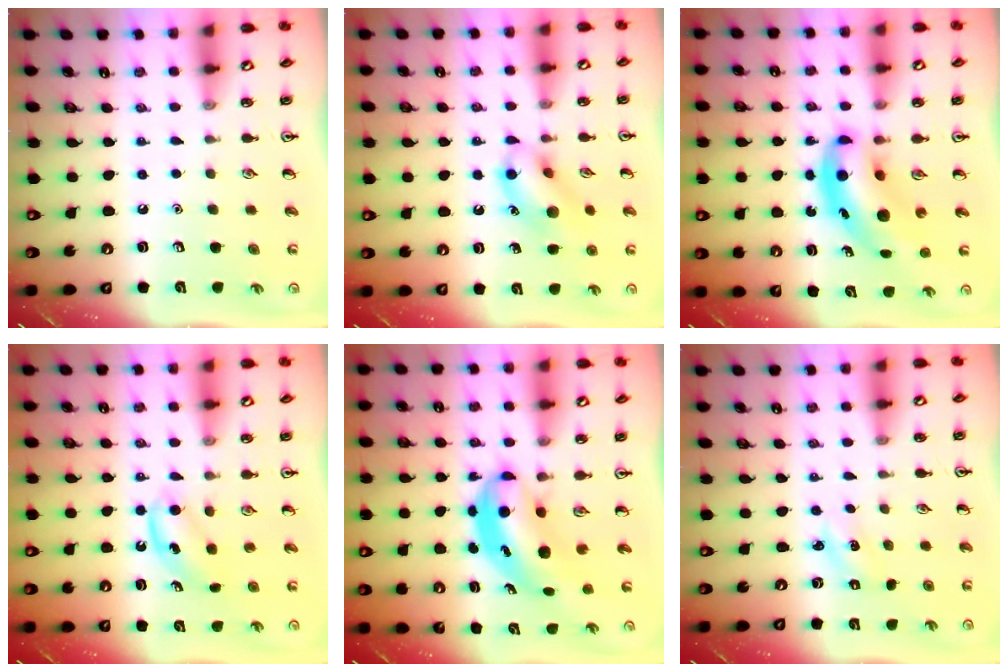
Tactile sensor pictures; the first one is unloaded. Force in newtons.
{"total": 11.4, "press": 11.4, "slide": 0.5}
{"total": 9.4, "press": 9.0, "slide": 2.7}
{"total": 5.6, "press": 5.4, "slide": 1.4}
{"total": 6.2, "press": 6.0, "slide": 1.7}
{"total": 1.5, "press": 1.4, "slide": 0.4}